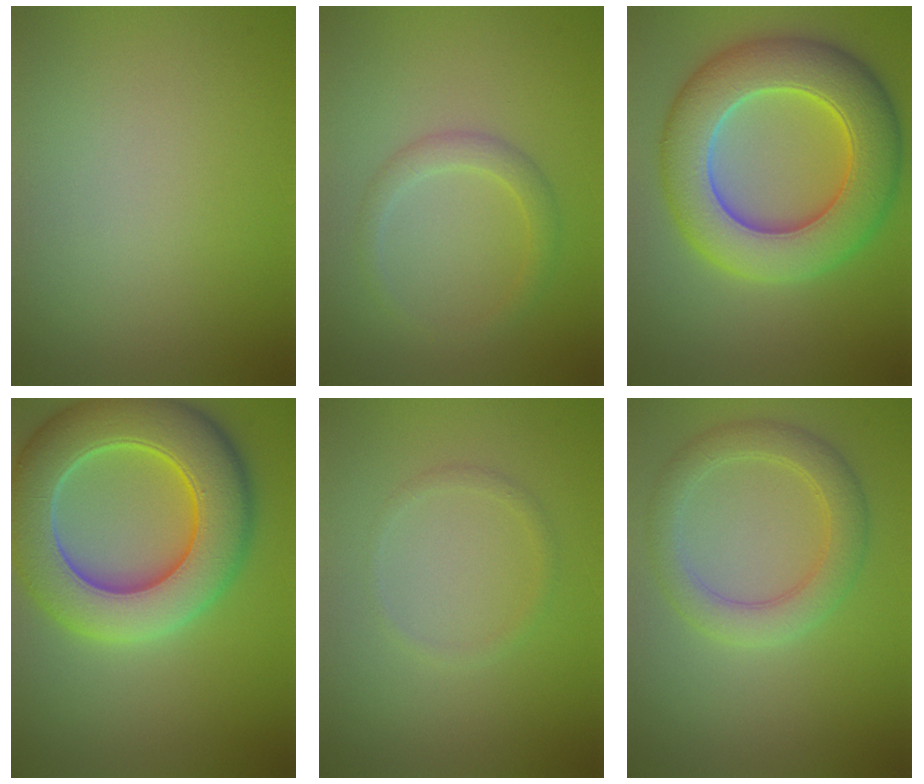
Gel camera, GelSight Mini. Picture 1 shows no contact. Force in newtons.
{"total": 2.0, "press": 2.0, "slide": 0.1}
{"total": 10.5, "press": 10.5, "slide": 0.4}
{"total": 11.2, "press": 11.2, "slide": 0.6}
{"total": 0.9, "press": 0.9, "slide": 0.1}
{"total": 3.0, "press": 3.0, "slide": 0.2}